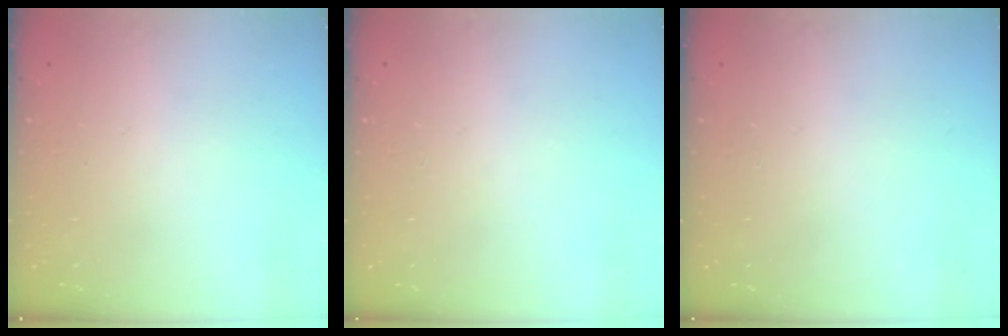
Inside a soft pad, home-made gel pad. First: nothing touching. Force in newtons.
{"total": 0.0}
{"total": 0.0}